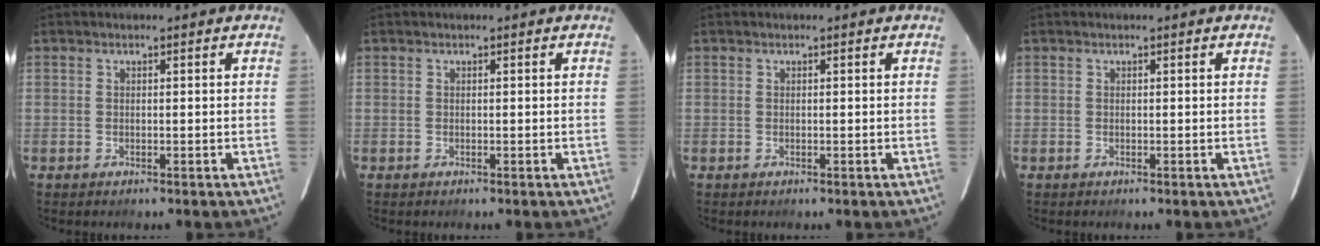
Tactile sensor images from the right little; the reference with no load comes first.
{"total": 0.0}
{"total": 0.0}
{"total": 0.0}